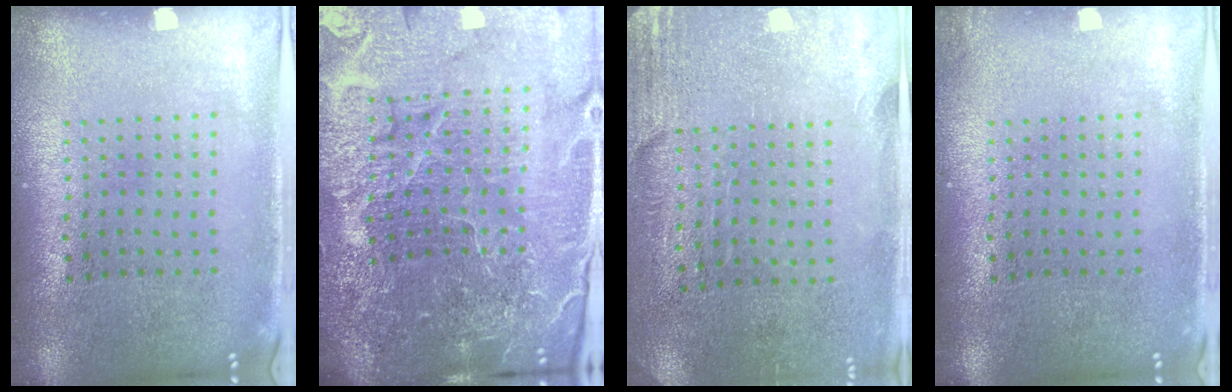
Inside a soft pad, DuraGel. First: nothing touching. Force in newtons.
{"total": 6.7, "press": 5.8, "slide": 3.3}
{"total": 2.8, "press": 2.4, "slide": 1.4}
{"total": 0.7, "press": 0.7, "slide": 0.1}